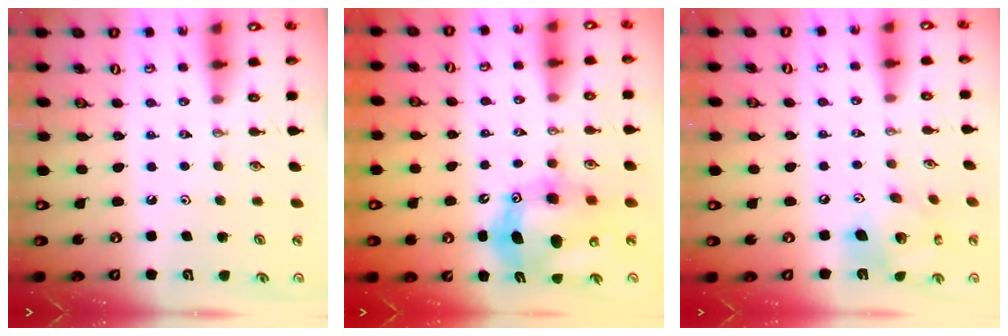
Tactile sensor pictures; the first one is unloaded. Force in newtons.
{"total": 12.7, "press": 12.4, "slide": 2.7}
{"total": 12.5, "press": 12.5, "slide": 1.2}